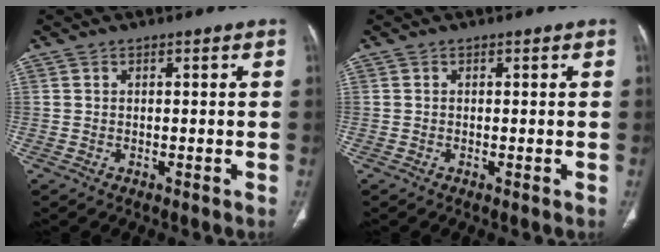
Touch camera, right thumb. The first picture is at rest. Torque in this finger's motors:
{"motor_torque": [0.28, -0.43, -0.04, 0.24, 0.03]}